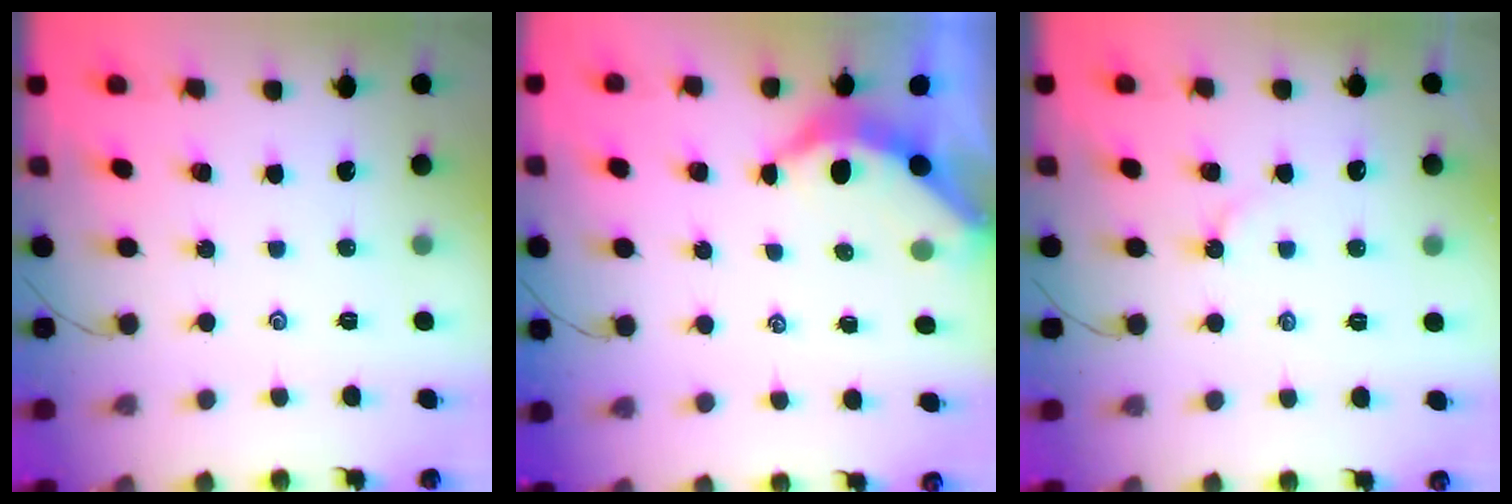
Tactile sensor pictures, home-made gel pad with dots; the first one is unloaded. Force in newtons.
{"total": 3.6, "press": 3.6, "slide": 0.4}
{"total": 2.1, "press": 2.1, "slide": 0.2}